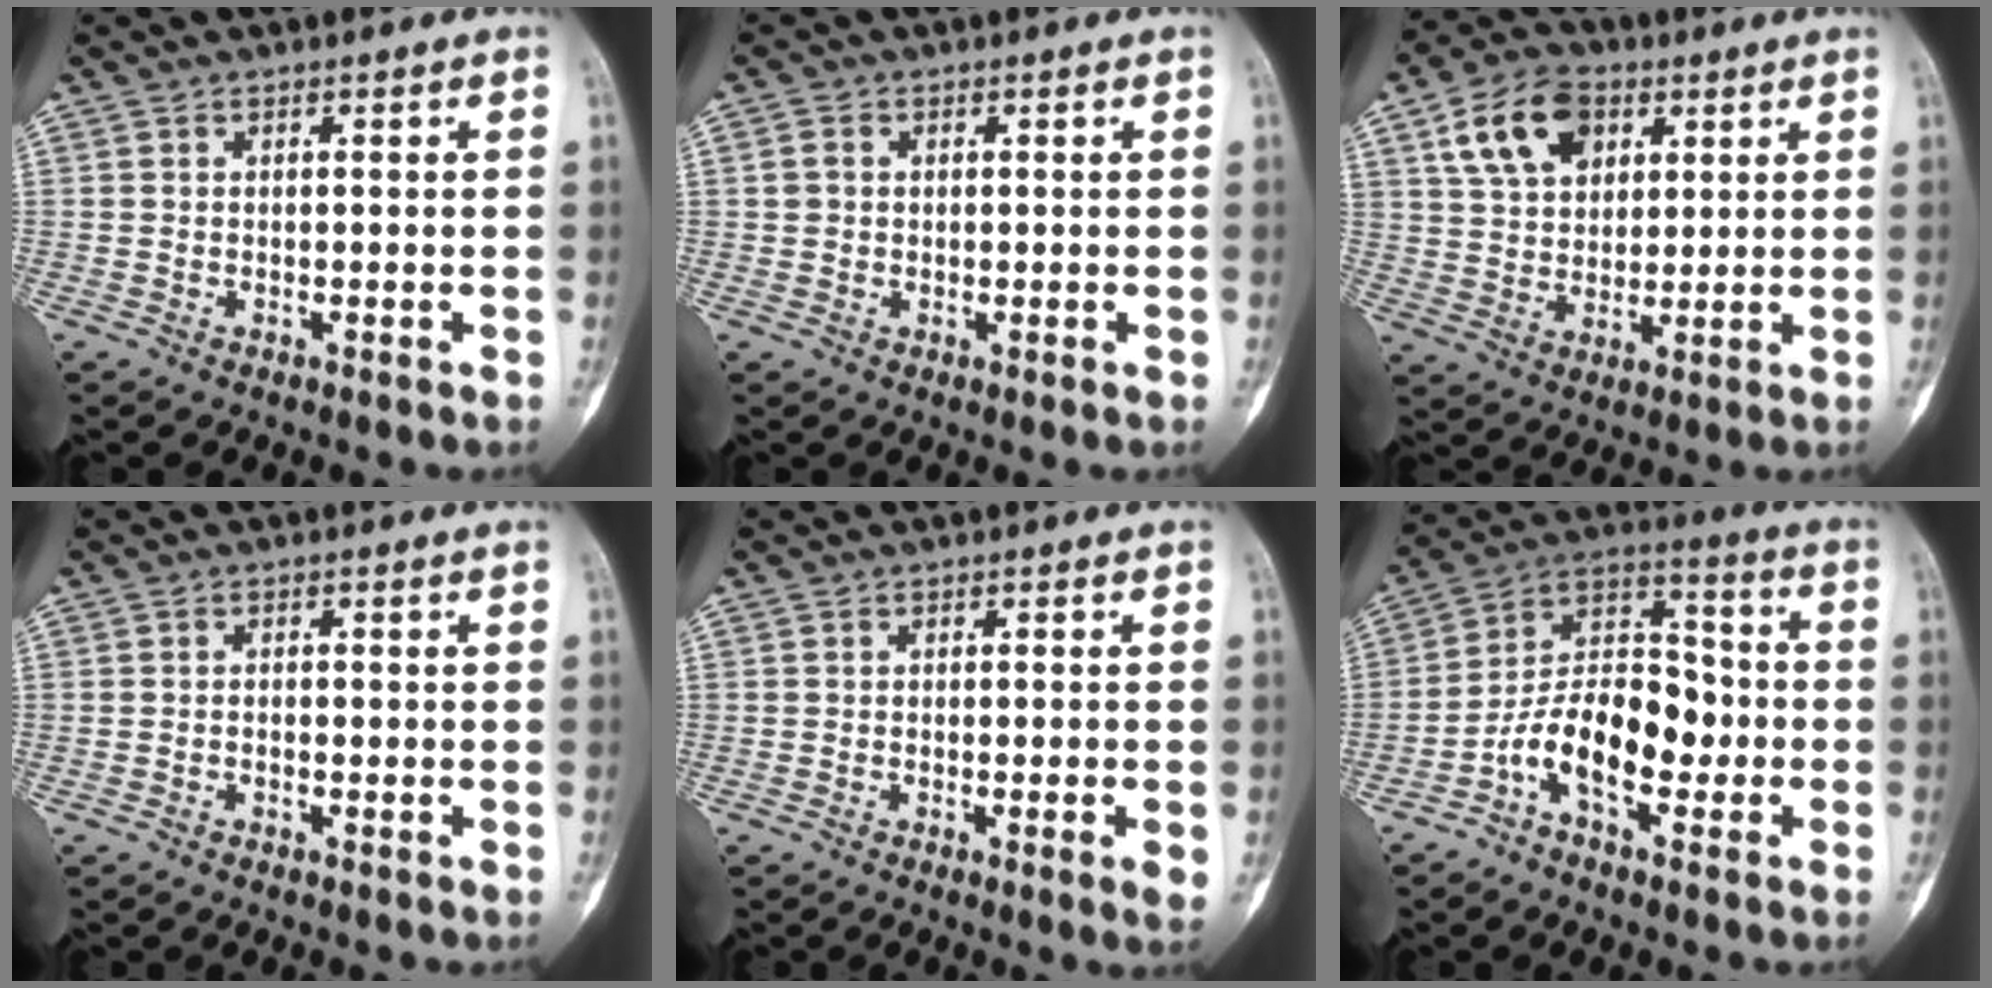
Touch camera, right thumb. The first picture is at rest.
{"total": 2.1, "force": [0.3, 1.9, 0.8], "torque": [-0.009, 0.001, 0.006]}
{"total": 12.1, "force": [5.2, 8.3, 7.1], "torque": [-0.100, -0.006, 0.092]}
{"total": 0.7, "force": [-0.3, 0.4, 0.5], "torque": [-0.010, 0.004, -0.007]}
{"total": 2.9, "force": [-0.7, 0.3, 2.8], "torque": [-0.047, -0.008, -0.010]}
{"total": 13.8, "force": [-4.5, 7.9, 10.4], "torque": [-0.160, 0.056, -0.086]}